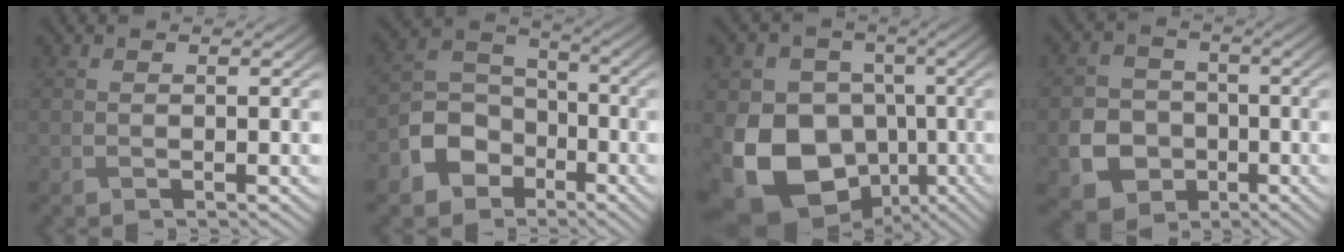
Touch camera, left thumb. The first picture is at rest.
{"total": 7.7, "force": [-4.1, 5.7, 3.1], "torque": [-0.070, -0.001, -0.095]}
{"total": 13.7, "force": [-3.9, 11.2, 6.9], "torque": [-0.155, -0.032, -0.084]}
{"total": 6.8, "force": [-2.4, 5.8, 2.7], "torque": [-0.066, -0.019, -0.051]}